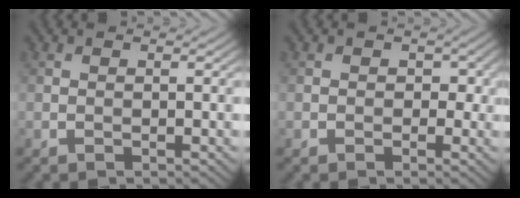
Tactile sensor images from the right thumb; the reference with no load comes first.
{"total": 1.6, "force": [0.0, 1.3, 0.8], "torque": [-0.015, -0.007, -0.002]}